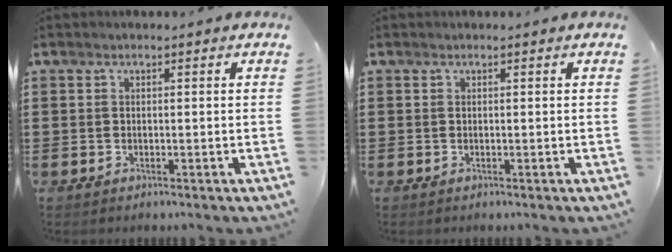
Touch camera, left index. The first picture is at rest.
{"total": 0.0}